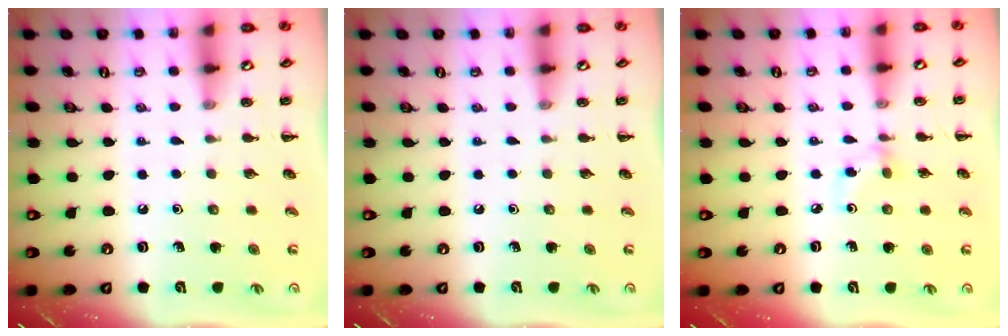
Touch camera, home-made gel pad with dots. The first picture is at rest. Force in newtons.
{"total": 0.0}
{"total": 3.0, "press": 2.9, "slide": 0.8}